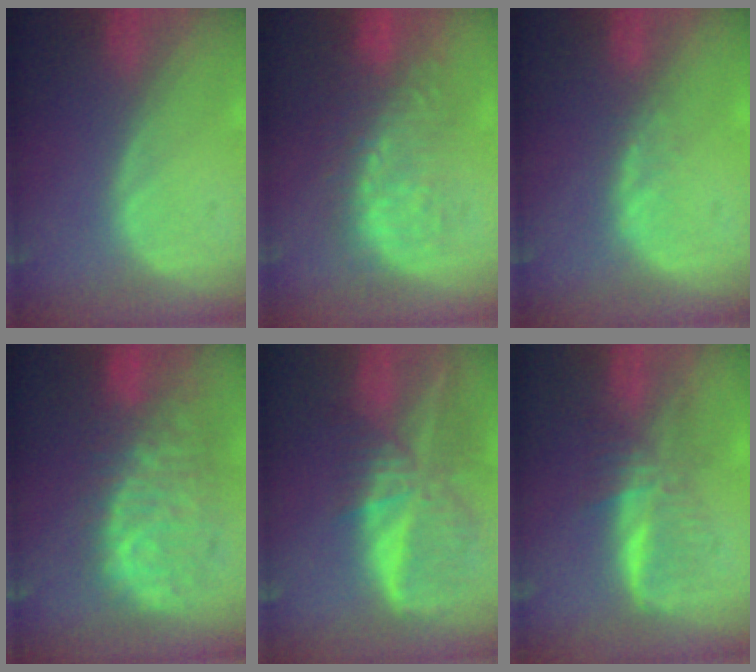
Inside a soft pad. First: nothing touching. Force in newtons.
{"total": 9.7, "press": 8.9, "slide": 3.9}
{"total": 1.4, "press": 1.4, "slide": 0.3}
{"total": 11.0, "press": 9.6, "slide": 5.5}
{"total": 9.5, "press": 8.2, "slide": 4.7}
{"total": 5.2, "press": 5.2, "slide": 0.7}